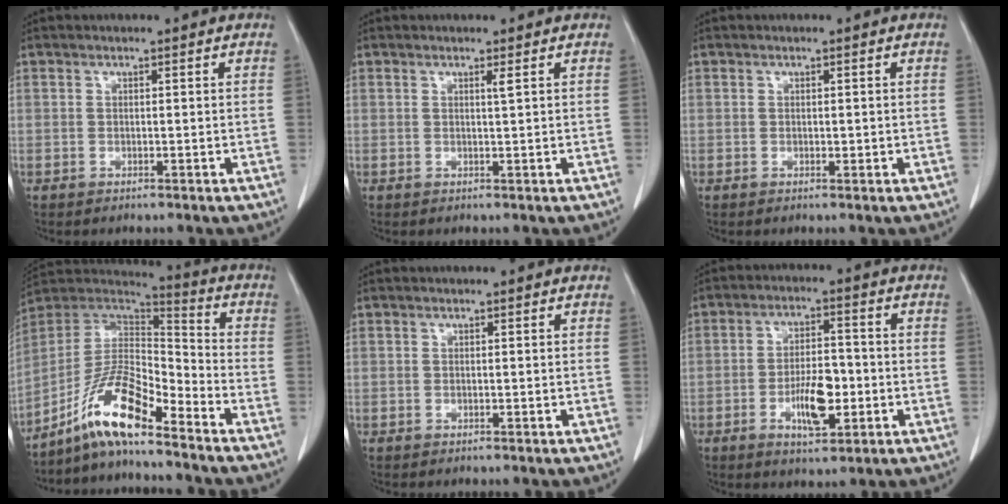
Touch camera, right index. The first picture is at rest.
{"total": 0.7, "force": [0.4, -0.2, 0.6], "torque": [-0.018, -0.005, 0.010]}
{"total": 0.6, "force": [-0.1, 0.3, 0.5], "torque": [-0.008, -0.001, 0.001]}
{"total": 12.4, "force": [-8.8, 1.8, 8.5], "torque": [-0.166, 0.017, -0.163]}
{"total": 0.0}
{"total": 7.7, "force": [-2.3, 2.8, 6.7], "torque": [-0.123, 0.003, -0.036]}